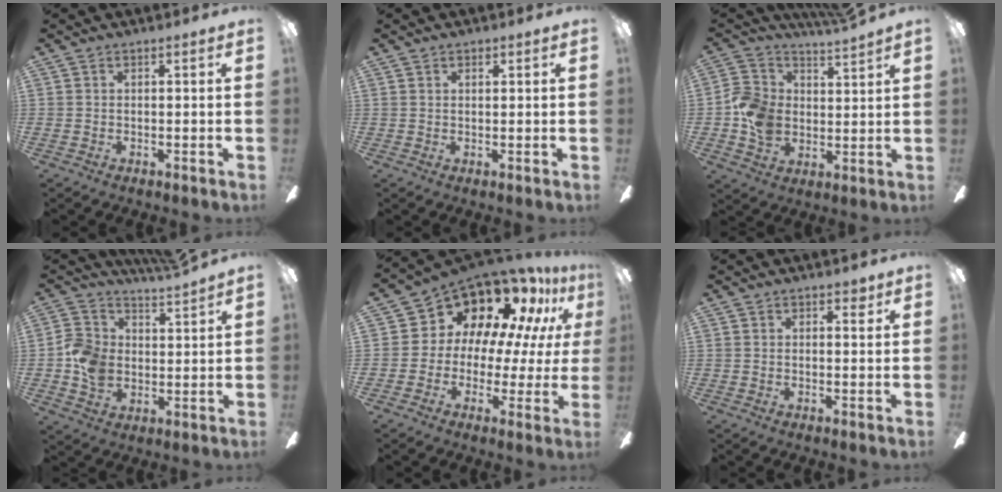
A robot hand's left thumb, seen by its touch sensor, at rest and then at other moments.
{"total": 0.9, "force": [0.6, 0.6, 0.2], "torque": [0.002, -0.001, 0.010]}
{"total": 8.1, "force": [2.1, 6.2, 4.7], "torque": [-0.114, -0.001, 0.043]}
{"total": 7.3, "force": [2.3, 5.5, 4.2], "torque": [-0.099, -0.003, 0.048]}
{"total": 16.0, "force": [11.2, 8.9, 7.2], "torque": [-0.124, -0.091, 0.204]}
{"total": 1.8, "force": [1.2, 1.0, 0.9], "torque": [-0.003, -0.002, 0.018]}